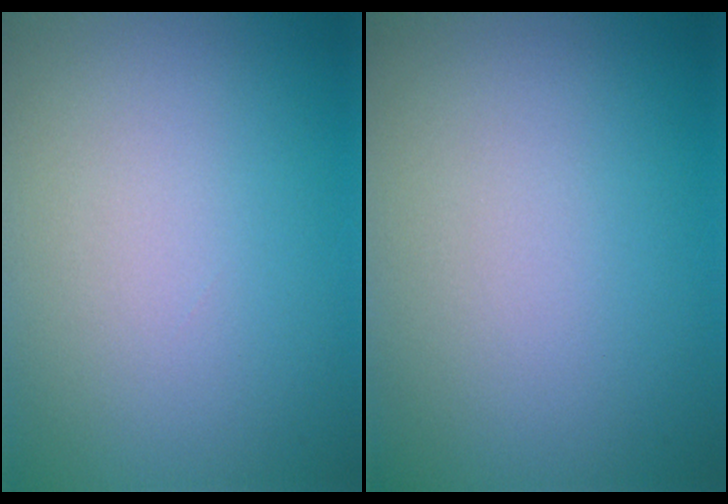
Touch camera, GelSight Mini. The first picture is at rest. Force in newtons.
{"total": 0.0}